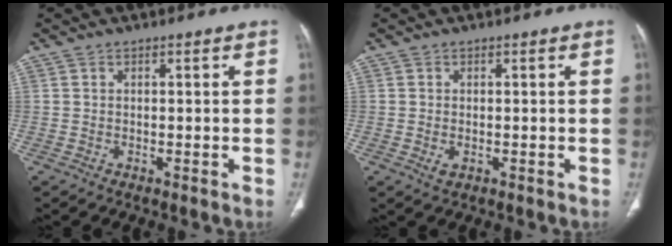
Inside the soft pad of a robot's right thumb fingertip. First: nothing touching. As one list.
[{"total": 1.6, "force": [-0.3, 1.0, 1.2], "torque": [-0.027, -0.002, -0.002]}]